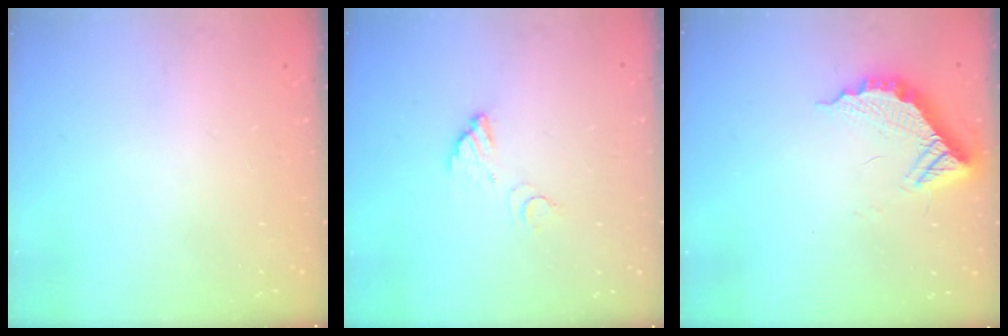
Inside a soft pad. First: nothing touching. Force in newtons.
{"total": 3.9, "press": 3.9, "slide": 0.2}
{"total": 11.9, "press": 11.8, "slide": 0.7}